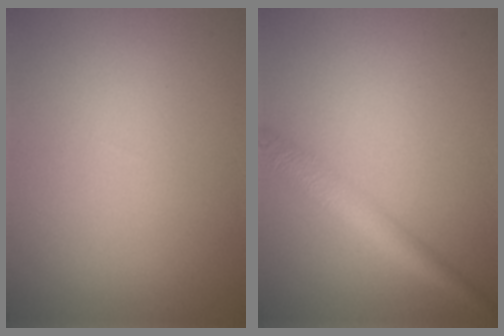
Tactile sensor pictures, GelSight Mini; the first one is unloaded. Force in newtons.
{"total": 3.1, "press": 3.1, "slide": 0.1}